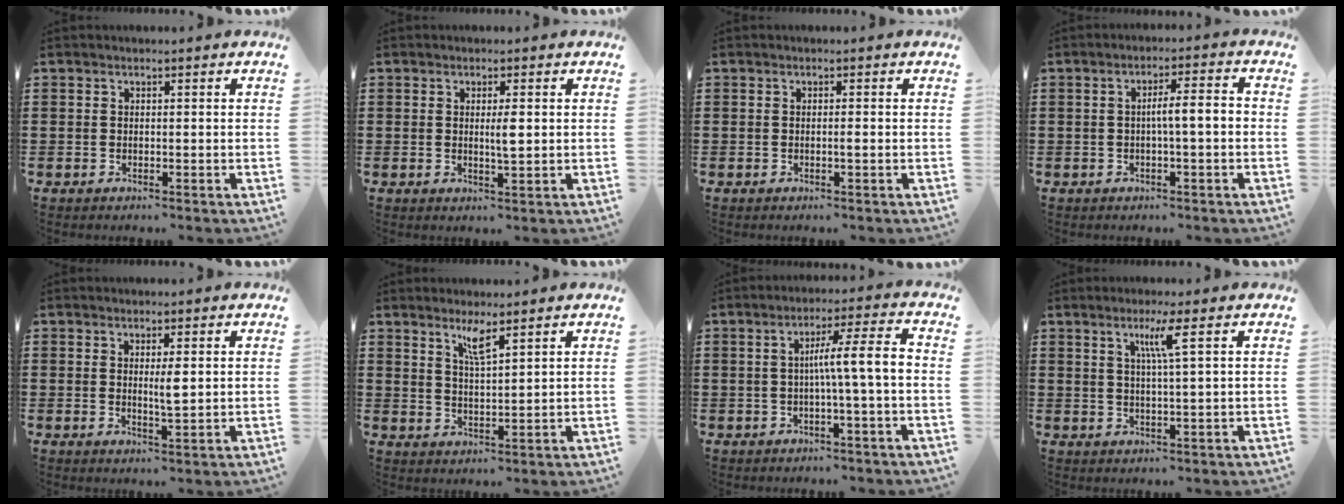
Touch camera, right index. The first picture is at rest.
{"total": 2.6, "force": [0.3, 0.3, 2.6], "torque": [-0.049, -0.001, 0.004]}
{"total": 0.7, "force": [-0.2, -0.1, 0.6], "torque": [-0.012, -0.002, -0.004]}
{"total": 3.8, "force": [-0.5, 0.3, 3.7], "torque": [-0.067, 0.002, -0.012]}
{"total": 2.7, "force": [0.5, 0.3, 2.7], "torque": [-0.053, -0.001, 0.008]}
{"total": 3.4, "force": [2.5, 0.2, 2.4], "torque": [-0.053, 0.002, 0.042]}
{"total": 6.5, "force": [-0.6, -0.1, 6.5], "torque": [-0.119, 0.001, -0.019]}
{"total": 4.5, "force": [1.9, -0.5, 4.0], "torque": [-0.084, -0.004, 0.028]}